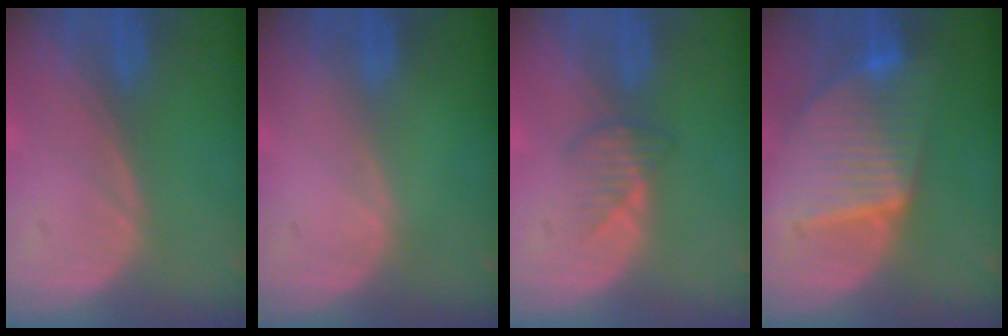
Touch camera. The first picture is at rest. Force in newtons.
{"total": 0.0}
{"total": 2.7, "press": 2.6, "slide": 0.7}
{"total": 9.4, "press": 9.4, "slide": 0.8}